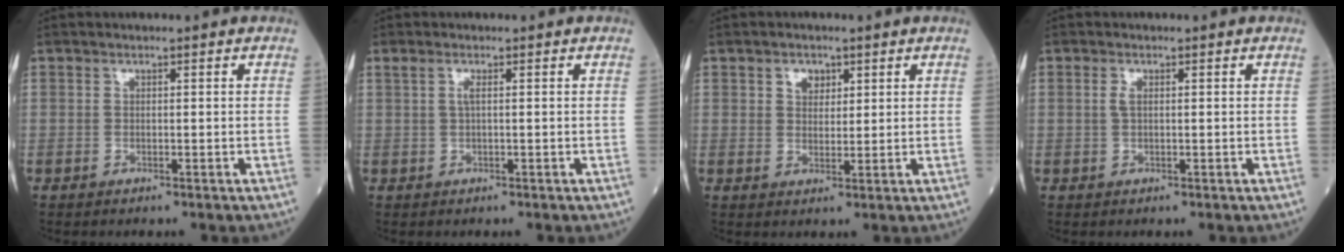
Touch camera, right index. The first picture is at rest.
{"total": 1.0, "force": [0.3, 0.0, 1.0], "torque": [-0.030, 0.008, 0.007]}
{"total": 2.7, "force": [1.4, 1.9, 1.3], "torque": [-0.021, 0.004, 0.022]}
{"total": 1.1, "force": [0.2, 0.4, 1.0], "torque": [-0.024, 0.000, 0.004]}